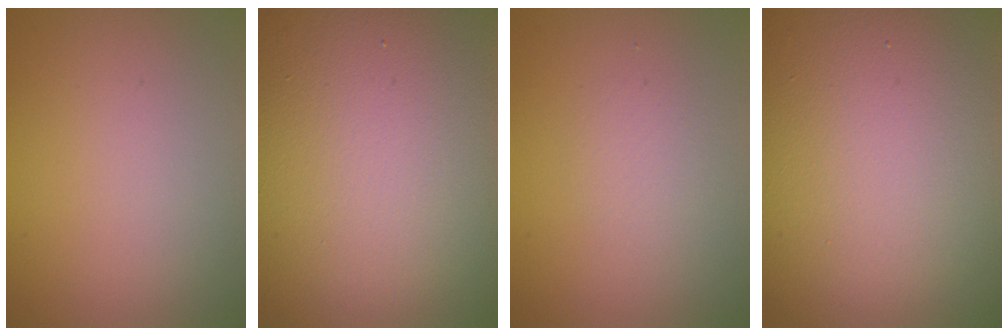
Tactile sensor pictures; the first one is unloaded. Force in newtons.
{"total": 25.5, "press": 25.5, "slide": 1.0}
{"total": 1.2, "press": 1.2, "slide": 0.1}
{"total": 21.0, "press": 21.0, "slide": 0.8}